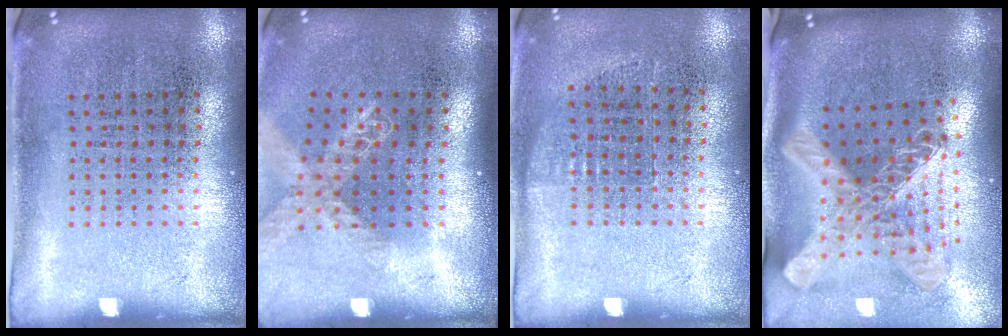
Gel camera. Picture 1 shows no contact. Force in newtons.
{"total": 1.5, "press": 1.2, "slide": 0.8}
{"total": 0.7, "press": 0.6, "slide": 0.3}
{"total": 3.0, "press": 2.0, "slide": 2.2}